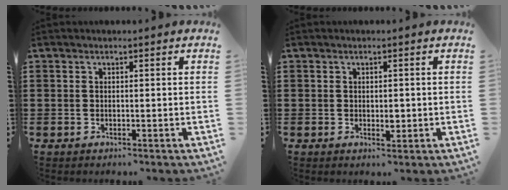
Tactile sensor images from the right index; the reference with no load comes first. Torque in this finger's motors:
{"motor_torque": [-0.19, 0.23, 0.02, 0.00]}